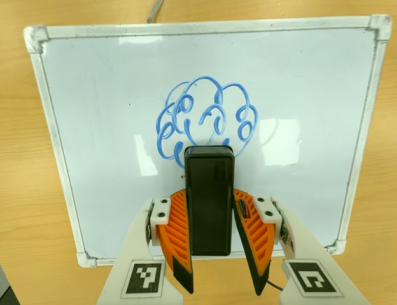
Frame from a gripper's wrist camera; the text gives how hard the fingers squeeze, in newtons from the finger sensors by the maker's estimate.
{"total": 5.3, "left": 4.5, "right": 6.1}